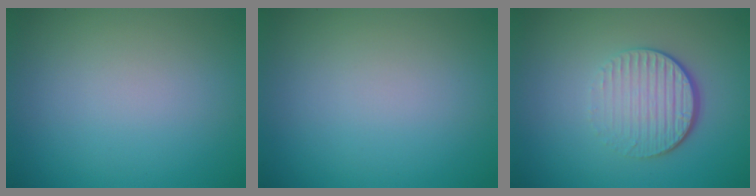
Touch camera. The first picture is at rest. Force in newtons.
{"total": 0.0}
{"total": 4.3, "press": 2.7, "slide": 3.4}